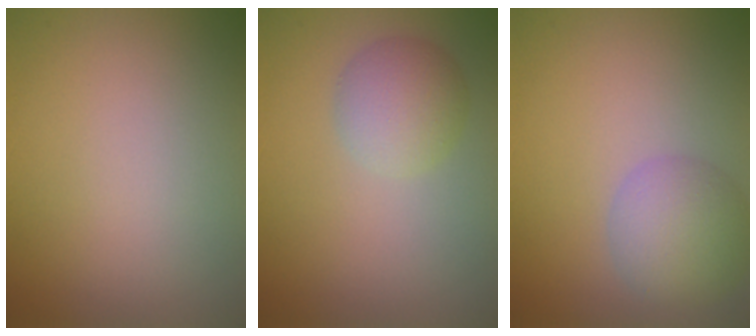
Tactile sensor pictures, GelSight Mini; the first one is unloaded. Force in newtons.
{"total": 3.3, "press": 3.3, "slide": 0.1}
{"total": 4.8, "press": 4.8, "slide": 0.2}